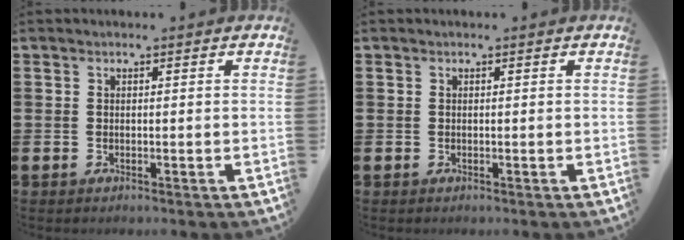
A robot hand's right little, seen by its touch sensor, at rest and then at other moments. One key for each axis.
{"total": 0.0}